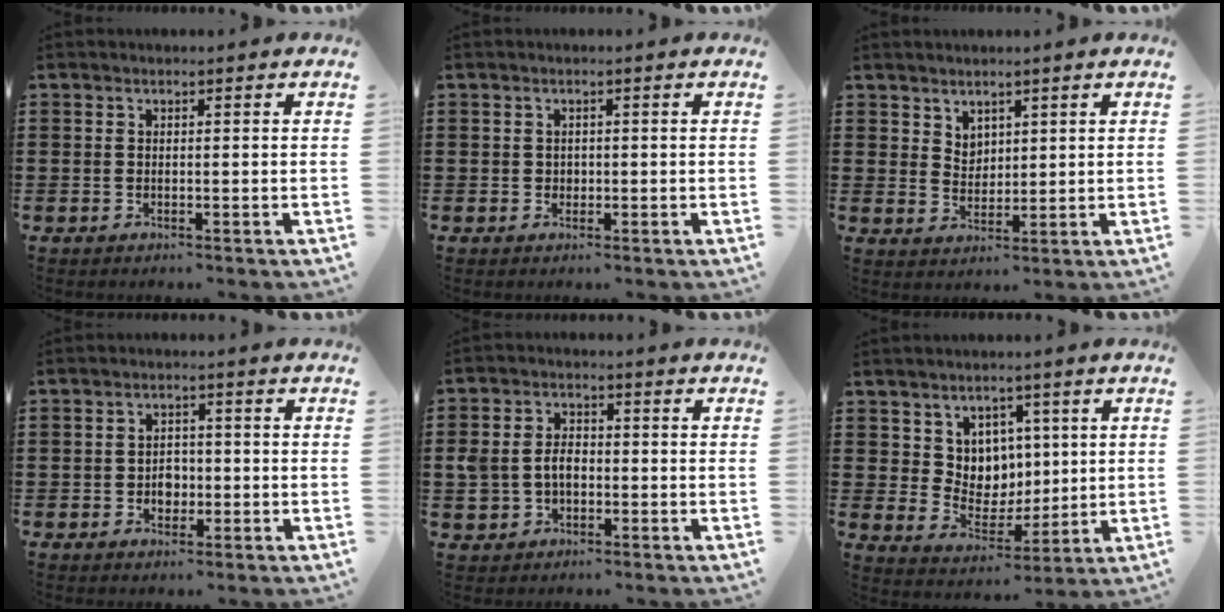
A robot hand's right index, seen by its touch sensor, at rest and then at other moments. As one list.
[{"total": 0.7, "force": [0.1, 0.7, 0.2], "torque": [-0.006, 0.004, 0.001]}, {"total": 3.2, "force": [2.5, 1.9, 0.1], "torque": [-0.011, 0.004, 0.050]}, {"total": 2.7, "force": [-0.7, 2.2, 1.4], "torque": [-0.024, 0.002, -0.018]}, {"total": 4.3, "force": [-0.8, 3.4, 2.6], "torque": [-0.069, 0.004, -0.020]}, {"total": 6.6, "force": [3.3, 5.7, 0.7], "torque": [-0.044, -0.013, 0.064]}]